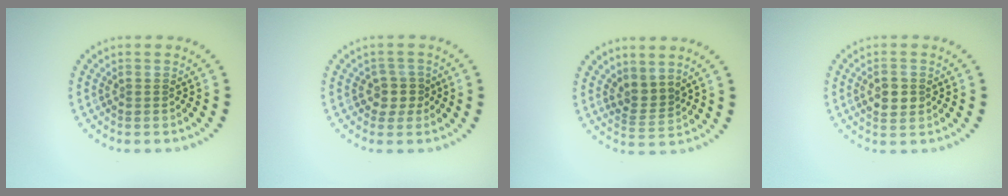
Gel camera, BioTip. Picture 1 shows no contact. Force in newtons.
{"total": 2.1, "press": 1.7, "slide": 1.2}
{"total": 2.2, "press": 1.5, "slide": 1.6}
{"total": 2.2, "press": 2.2, "slide": 0.1}